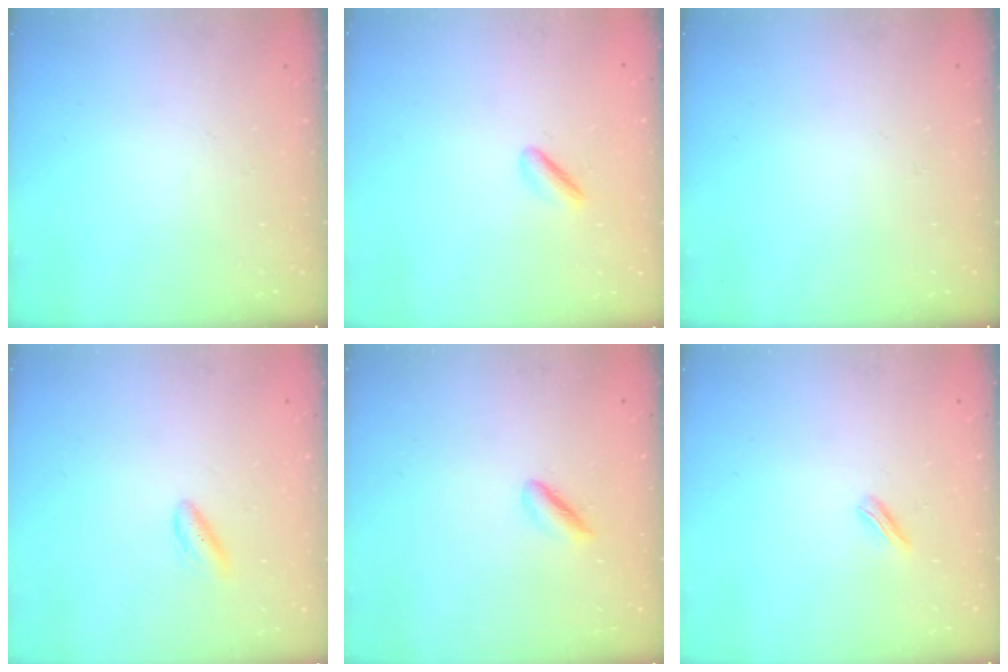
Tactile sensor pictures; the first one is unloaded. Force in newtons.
{"total": 2.2, "press": 1.9, "slide": 1.1}
{"total": 0.0}
{"total": 3.1, "press": 2.9, "slide": 1.3}
{"total": 2.2, "press": 2.0, "slide": 1.0}
{"total": 2.3, "press": 2.2, "slide": 0.7}